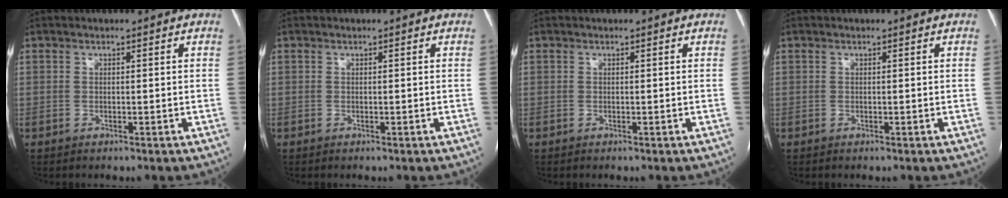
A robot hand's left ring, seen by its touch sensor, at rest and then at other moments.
{"total": 0.0}
{"total": 0.0}
{"total": 0.0}